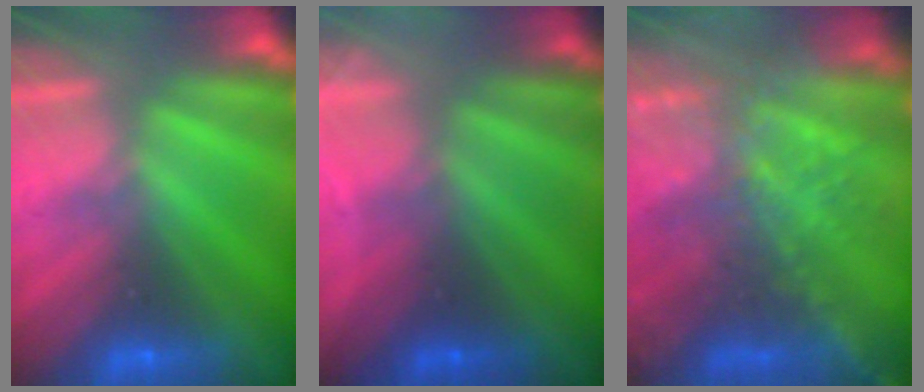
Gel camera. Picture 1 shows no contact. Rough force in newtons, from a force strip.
{"total": 2.6}
{"total": 7.3}